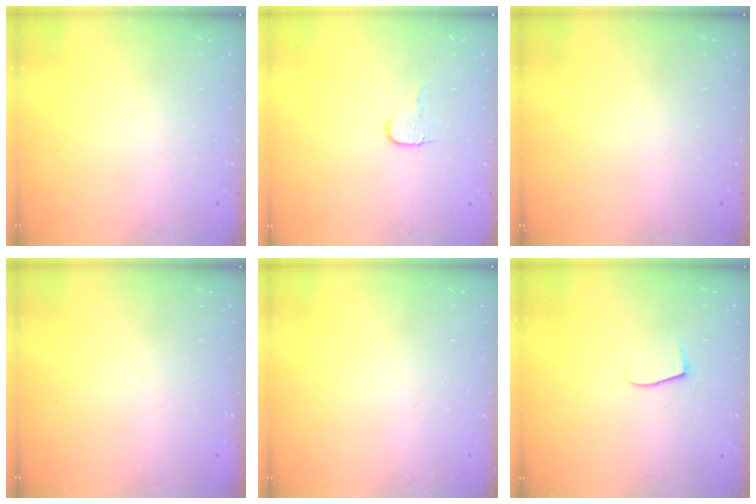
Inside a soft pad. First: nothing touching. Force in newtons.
{"total": 5.5, "press": 5.4, "slide": 0.5}
{"total": 0.0}
{"total": 0.0}
{"total": 0.0}
{"total": 5.5, "press": 5.5, "slide": 0.6}